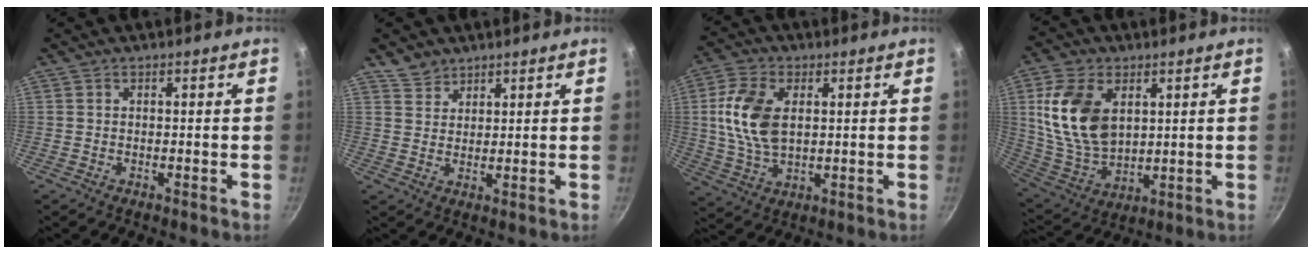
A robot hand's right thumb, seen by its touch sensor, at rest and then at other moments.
{"total": 3.8, "force": [3.0, 2.2, 0.3], "torque": [0.012, -0.005, 0.059]}
{"total": 12.1, "force": [2.0, 7.2, 9.5], "torque": [-0.180, -0.002, 0.039]}
{"total": 16.1, "force": [4.2, 10.3, 11.7], "torque": [-0.205, -0.020, 0.095]}